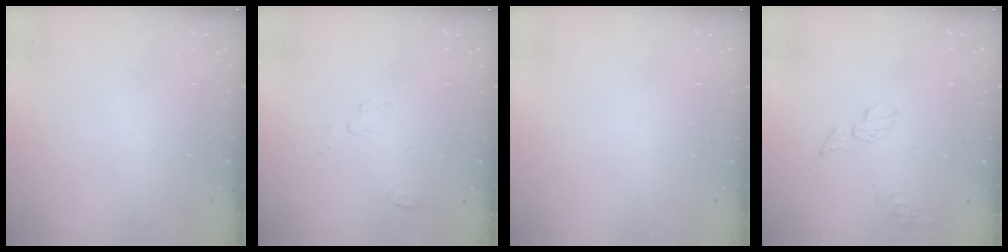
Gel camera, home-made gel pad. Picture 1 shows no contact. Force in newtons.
{"total": 2.4, "press": 2.4, "slide": 0.3}
{"total": 0.0}
{"total": 6.0, "press": 6.0, "slide": 0.7}